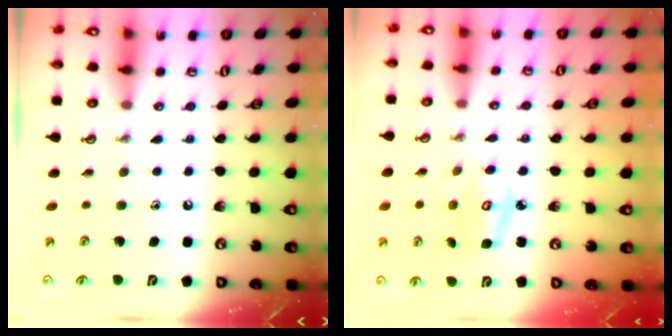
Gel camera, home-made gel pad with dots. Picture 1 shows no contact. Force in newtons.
{"total": 4.4, "press": 4.4, "slide": 0.3}